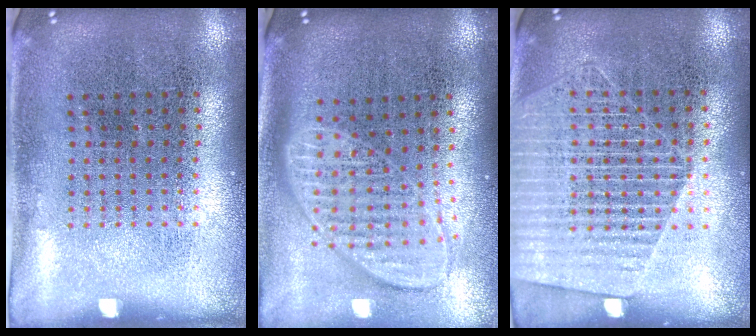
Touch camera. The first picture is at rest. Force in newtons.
{"total": 1.8, "press": 1.4, "slide": 1.1}
{"total": 1.7, "press": 1.6, "slide": 0.7}